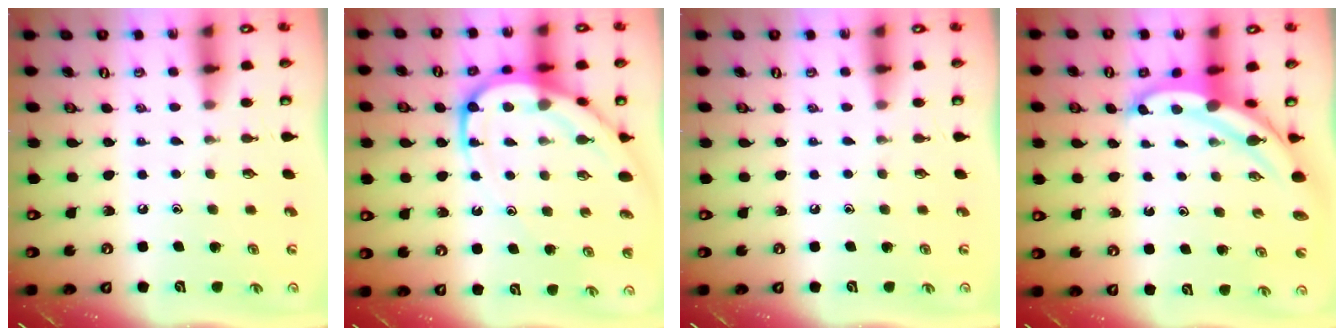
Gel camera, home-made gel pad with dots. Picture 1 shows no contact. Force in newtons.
{"total": 14.0, "press": 14.0, "slide": 1.2}
{"total": 0.0}
{"total": 5.9, "press": 5.9, "slide": 0.3}